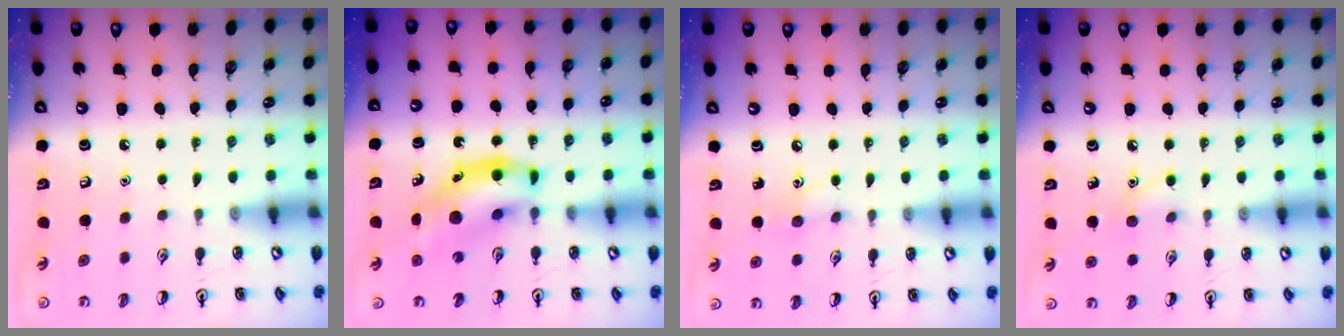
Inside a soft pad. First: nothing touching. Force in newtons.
{"total": 11.0, "press": 10.6, "slide": 2.9}
{"total": 5.1, "press": 4.8, "slide": 1.8}
{"total": 6.7, "press": 6.5, "slide": 1.9}